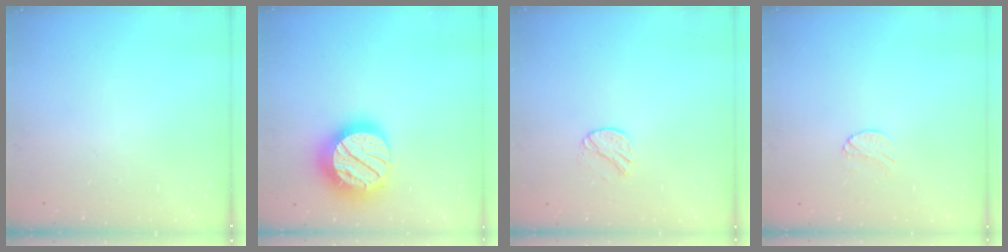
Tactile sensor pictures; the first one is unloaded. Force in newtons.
{"total": 22.4, "press": 22.4, "slide": 1.9}
{"total": 7.2, "press": 7.1, "slide": 0.5}
{"total": 6.0, "press": 5.9, "slide": 0.6}